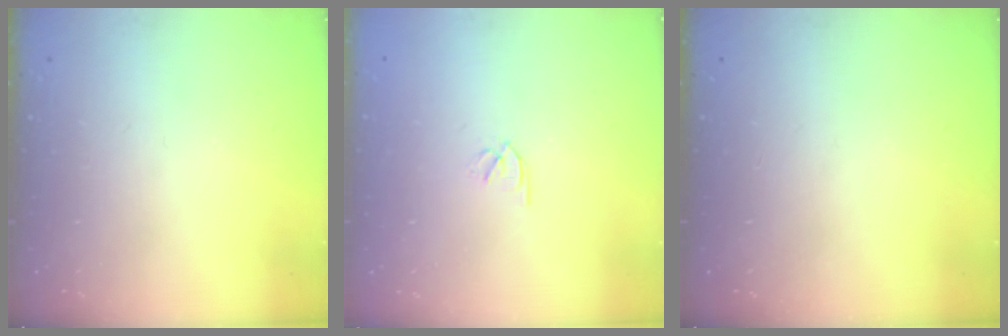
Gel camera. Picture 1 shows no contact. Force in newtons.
{"total": 1.8, "press": 1.7, "slide": 0.5}
{"total": 0.0}